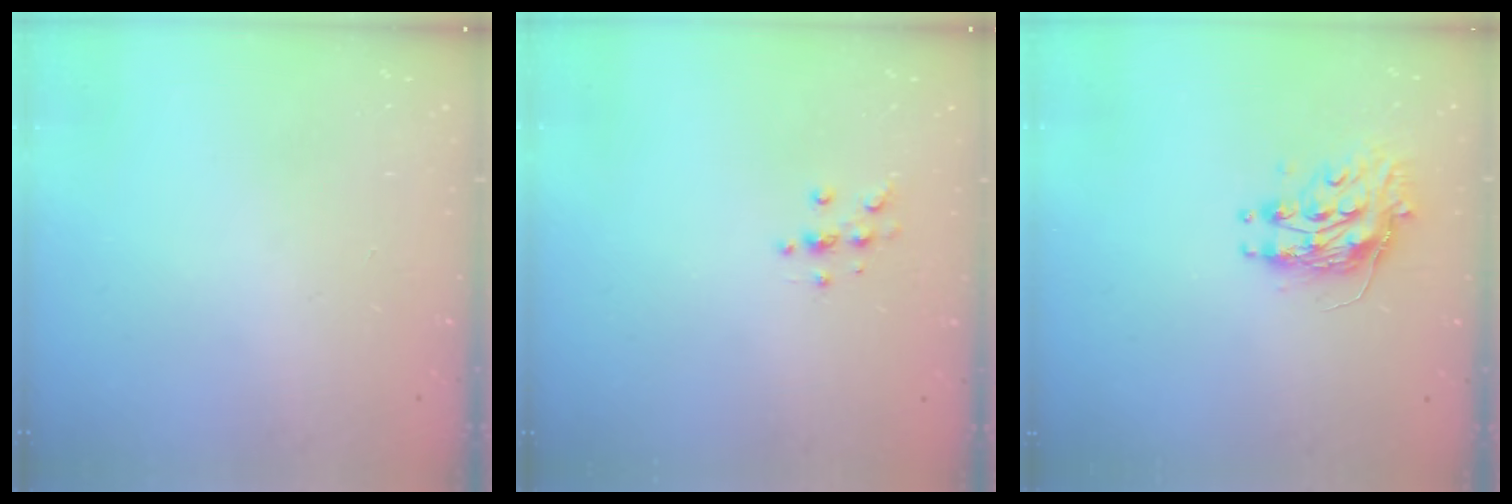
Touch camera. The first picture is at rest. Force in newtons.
{"total": 5.0, "press": 4.8, "slide": 1.2}
{"total": 9.3, "press": 9.3, "slide": 0.5}